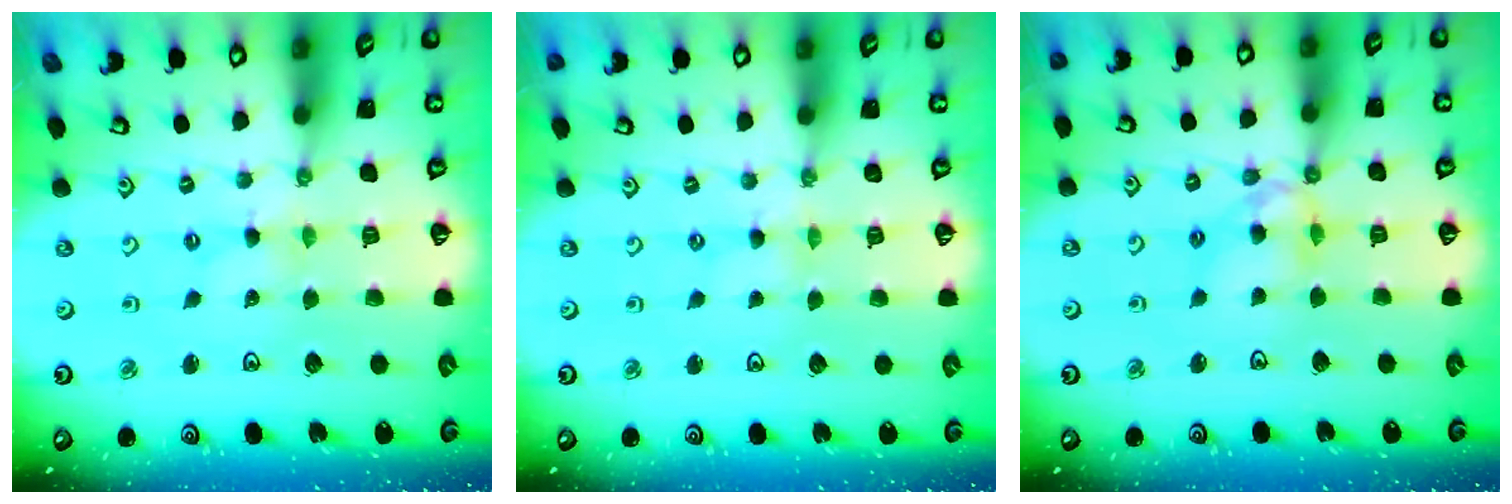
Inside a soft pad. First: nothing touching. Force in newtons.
{"total": 0.0}
{"total": 11.3, "press": 11.3, "slide": 1.3}